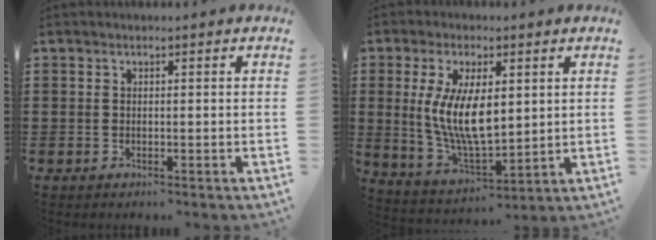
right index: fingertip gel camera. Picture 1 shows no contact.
{"total": 10.1, "force": [1.4, 4.3, 9.0], "torque": [-0.183, 0.003, 0.027]}